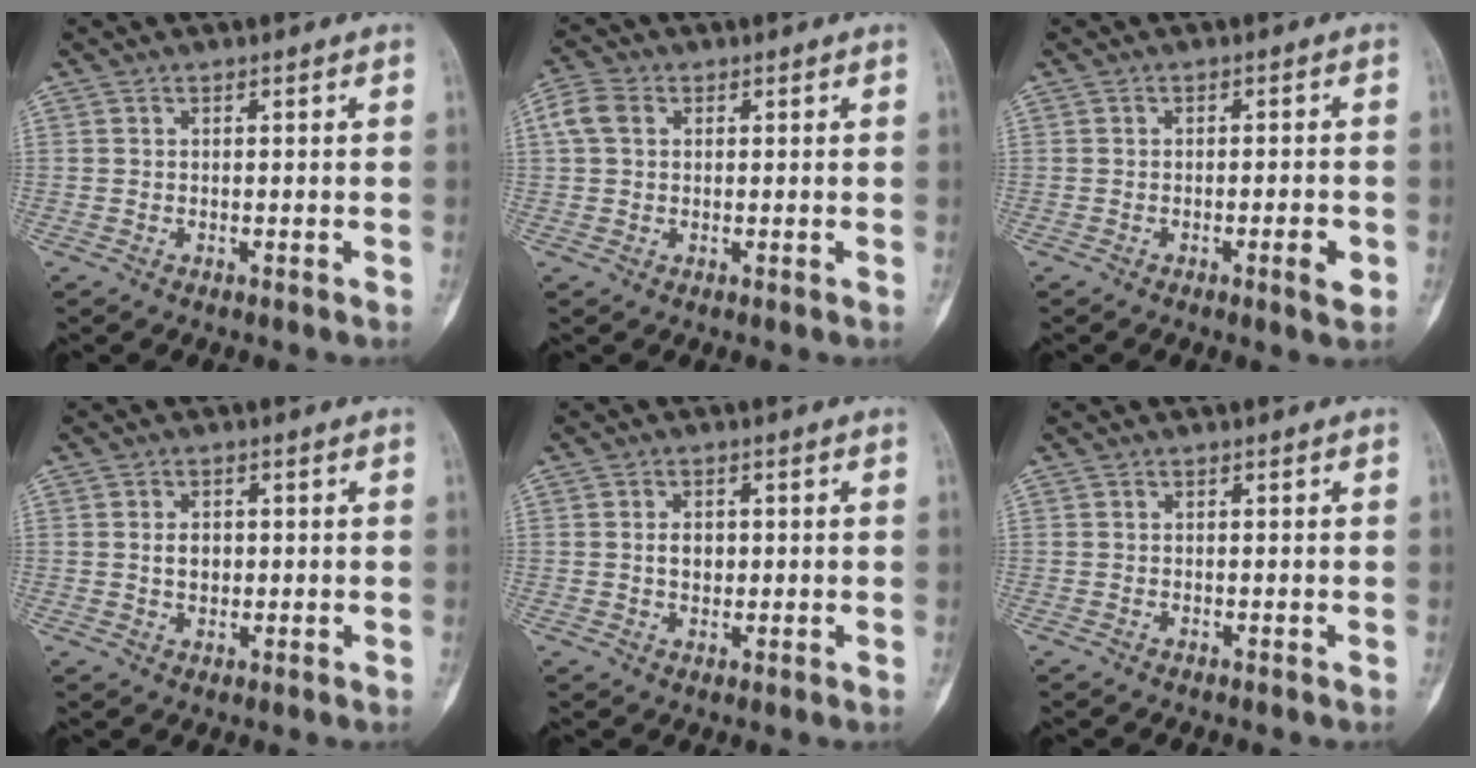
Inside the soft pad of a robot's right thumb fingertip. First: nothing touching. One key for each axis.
{"total": 4.5, "fx": 1.1, "fy": 3.4, "fz": 2.8, "tx": -0.067, "ty": 0.015, "tz": 0.019}
{"total": 3.7, "fx": -1.4, "fy": 0.8, "fz": 3.3, "tx": -0.048, "ty": 0.002, "tz": -0.019}
{"total": 2.9, "fx": 0.2, "fy": 2.2, "fz": 2.0, "tx": -0.023, "ty": 0.002, "tz": 0.004}
{"total": 2.9, "fx": 0.2, "fy": 2.1, "fz": 2.0, "tx": -0.023, "ty": 0.003, "tz": 0.003}
{"total": 0.0}